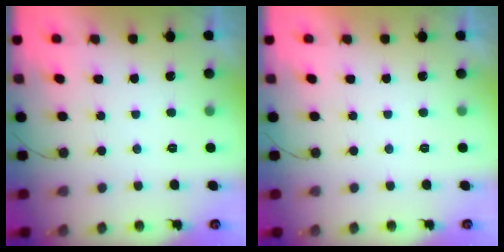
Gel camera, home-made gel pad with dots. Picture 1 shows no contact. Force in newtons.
{"total": 1.8, "press": 1.8, "slide": 0.1}